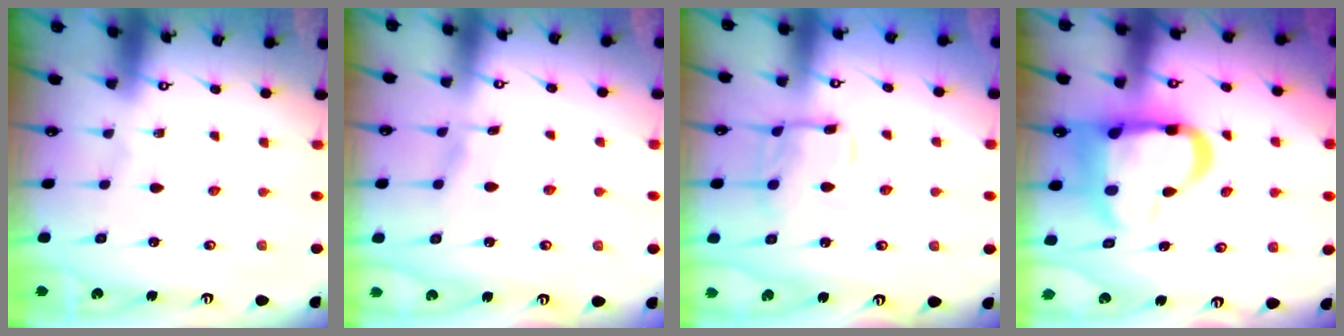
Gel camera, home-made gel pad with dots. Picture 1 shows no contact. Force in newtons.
{"total": 5.0, "press": 5.0, "slide": 0.4}
{"total": 10.7, "press": 10.6, "slide": 1.2}
{"total": 16.2, "press": 16.1, "slide": 1.9}